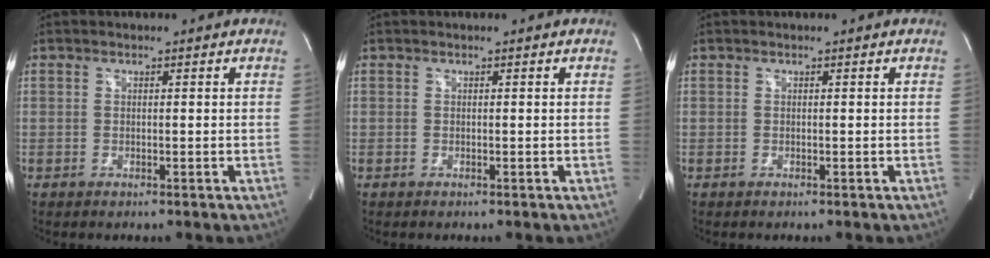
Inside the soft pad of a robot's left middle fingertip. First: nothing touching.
{"total": 0.0}
{"total": 0.0}